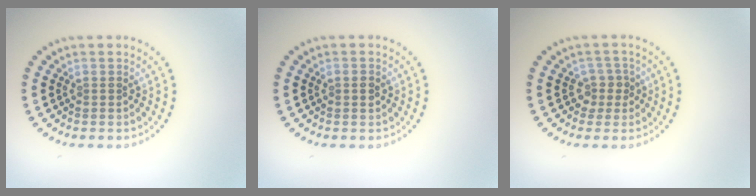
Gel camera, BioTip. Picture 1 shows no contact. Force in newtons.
{"total": 1.2, "press": 1.2, "slide": 0.1}
{"total": 1.7, "press": 1.3, "slide": 1.1}